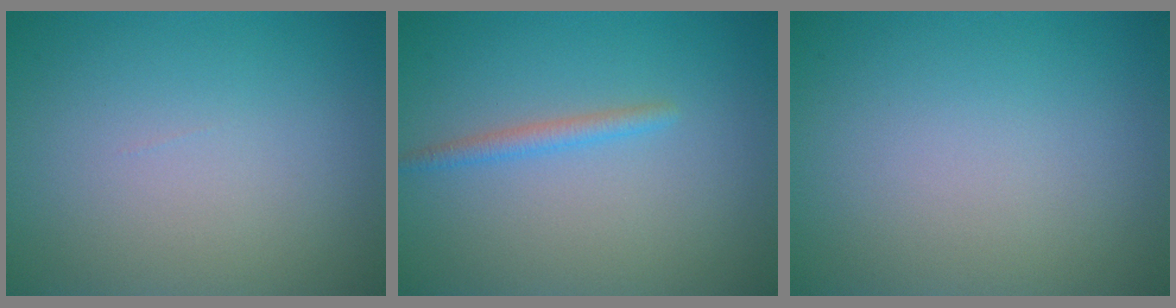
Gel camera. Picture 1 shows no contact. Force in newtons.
{"total": 1.4, "press": 1.4, "slide": 0.0}
{"total": 0.0}